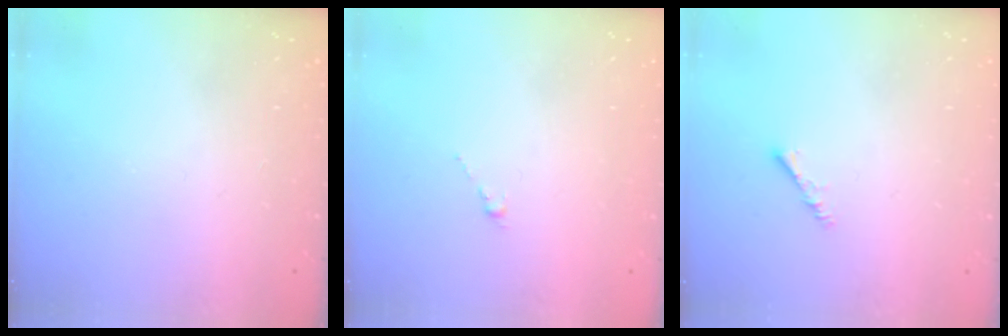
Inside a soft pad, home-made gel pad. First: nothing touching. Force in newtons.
{"total": 0.0}
{"total": 1.9, "press": 1.9, "slide": 0.4}